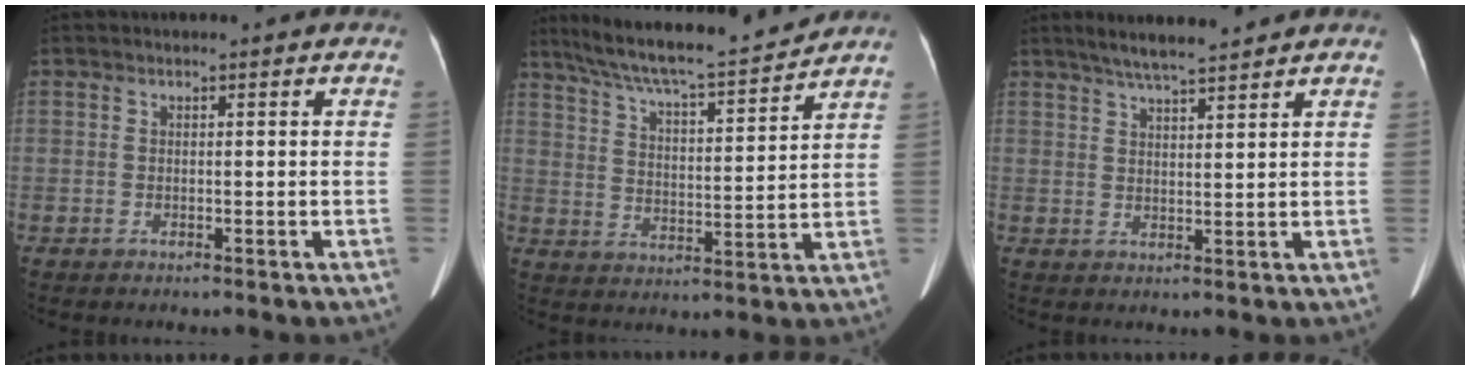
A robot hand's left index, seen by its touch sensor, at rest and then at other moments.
{"total": 15.6, "force": [14.3, 0.5, 6.4], "torque": [-0.115, 0.004, 0.226]}
{"total": 6.6, "force": [5.7, 0.1, 3.3], "torque": [-0.057, 0.014, 0.098]}